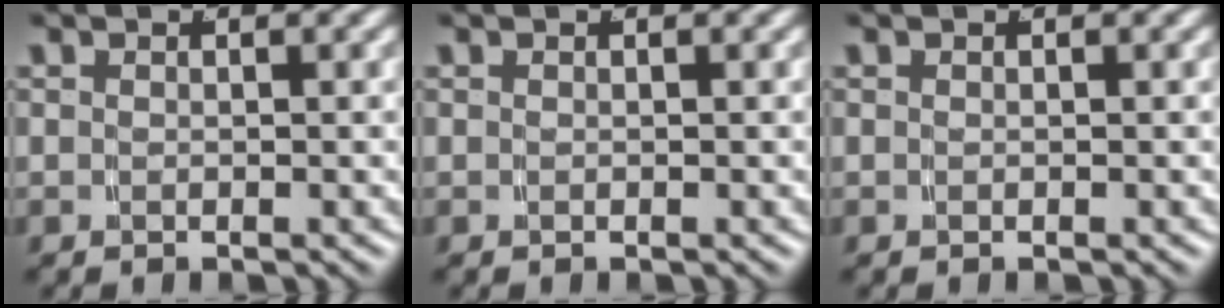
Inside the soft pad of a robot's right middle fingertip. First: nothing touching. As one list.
[{"total": 0.0}, {"total": 0.0}]